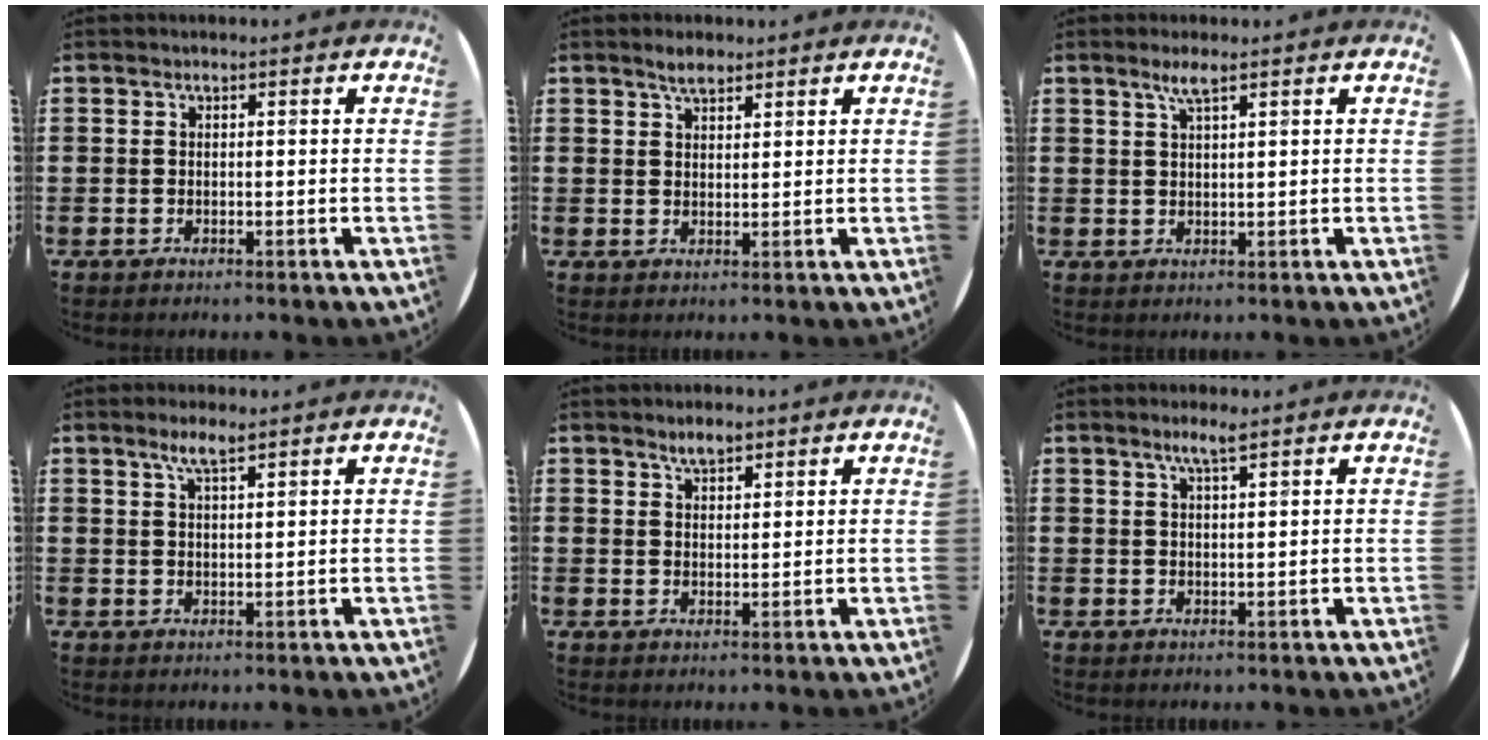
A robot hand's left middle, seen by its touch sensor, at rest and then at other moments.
{"total": 2.5, "force": [2.1, 0.8, 1.0], "torque": [-0.013, 0.002, 0.038]}
{"total": 2.5, "force": [1.7, 0.1, 1.8], "torque": [-0.036, 0.004, 0.028]}
{"total": 3.4, "force": [2.5, 0.6, 2.2], "torque": [-0.039, 0.003, 0.042]}
{"total": 2.8, "force": [2.4, 1.1, 1.0], "torque": [-0.014, 0.002, 0.042]}
{"total": 2.9, "force": [2.2, 0.2, 1.9], "torque": [-0.040, 0.004, 0.038]}